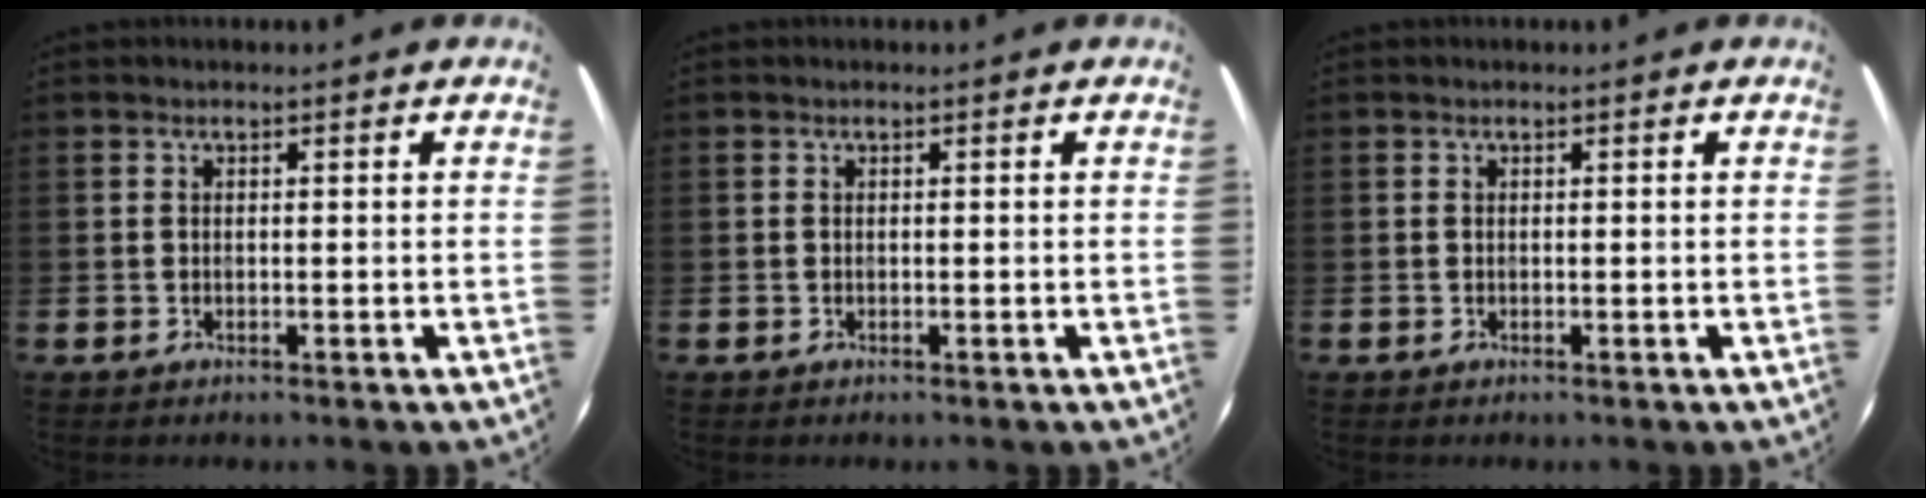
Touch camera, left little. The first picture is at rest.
{"total": 0.0}
{"total": 0.0}